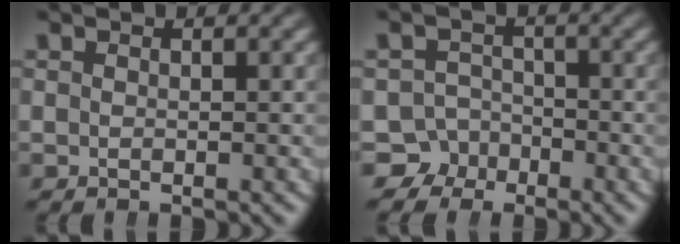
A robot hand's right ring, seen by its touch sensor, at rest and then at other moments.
{"total": 7.6, "force": [-3.7, 6.6, 1.1], "torque": [-0.027, -0.026, -0.067]}